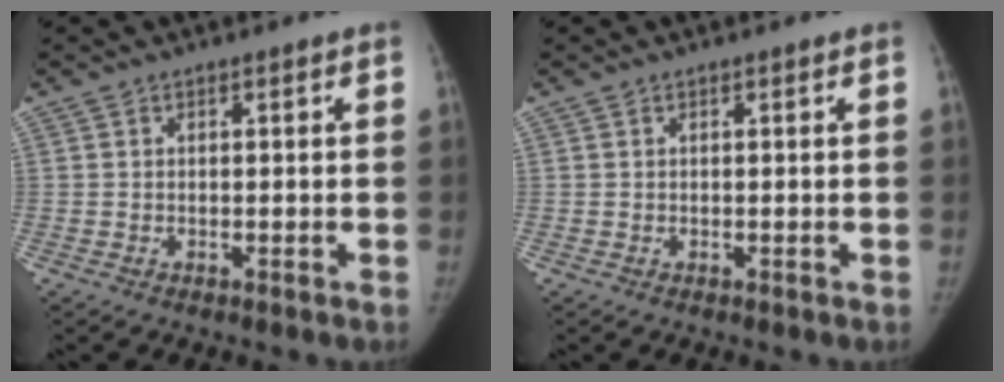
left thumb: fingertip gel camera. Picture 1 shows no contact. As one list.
[{"total": 0.0}]